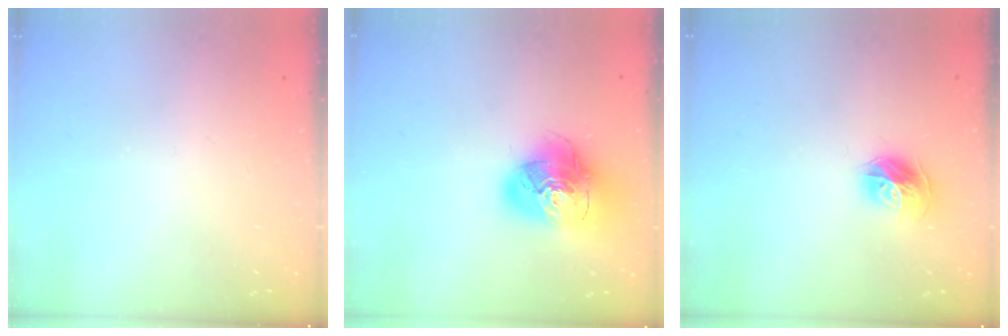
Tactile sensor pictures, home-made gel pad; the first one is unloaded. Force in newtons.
{"total": 19.1, "press": 18.9, "slide": 2.6}
{"total": 10.6, "press": 10.5, "slide": 1.2}